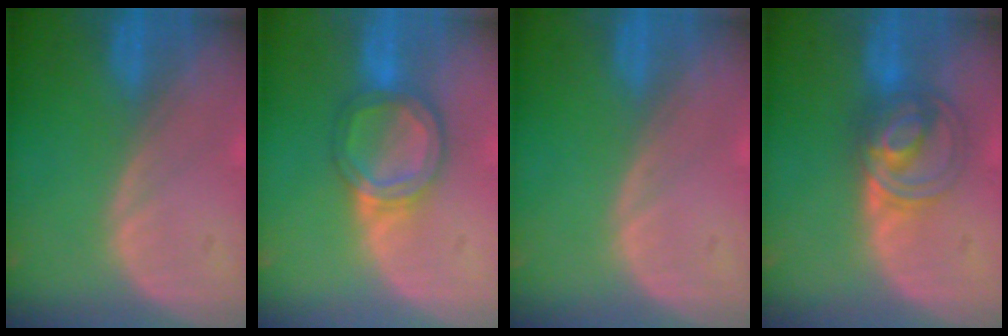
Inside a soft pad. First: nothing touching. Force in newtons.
{"total": 6.1, "press": 5.5, "slide": 2.7}
{"total": 0.0}
{"total": 6.1, "press": 6.0, "slide": 1.1}